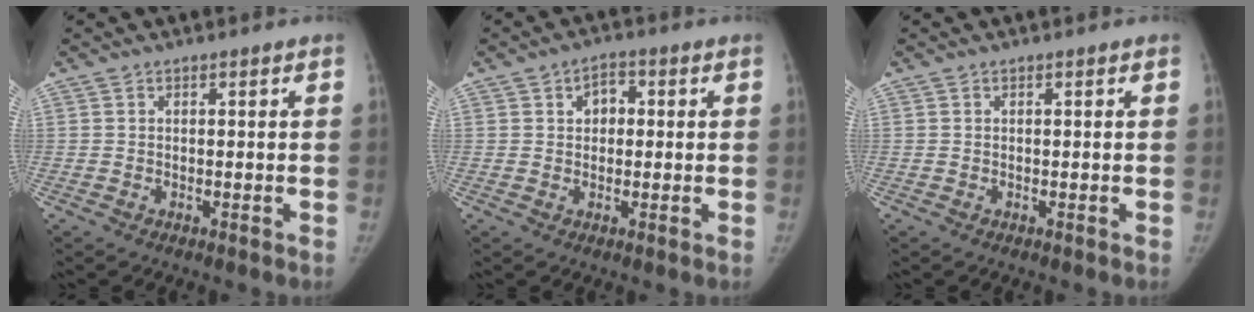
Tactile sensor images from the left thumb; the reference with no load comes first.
{"total": 4.0, "force": [0.8, 3.0, 2.5], "torque": [-0.016, 0.008, 0.006]}
{"total": 0.0}